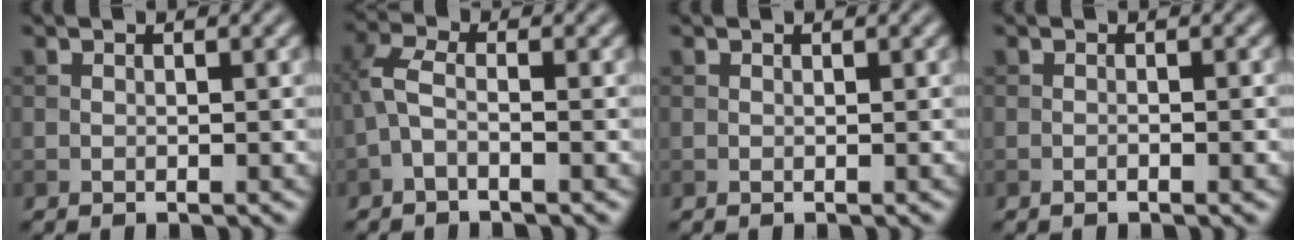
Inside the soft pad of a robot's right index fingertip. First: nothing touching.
{"total": 2.7, "force": [-0.8, 1.2, 2.3], "torque": [-0.057, 0.007, -0.026]}
{"total": 0.0}
{"total": 1.1, "force": [-0.5, 0.2, 0.9], "torque": [-0.016, 0.001, -0.010]}